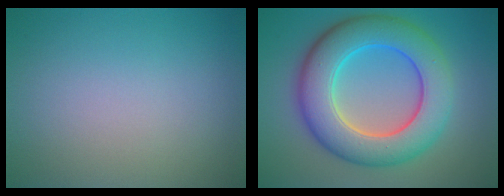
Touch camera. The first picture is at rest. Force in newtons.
{"total": 9.4, "press": 9.4, "slide": 0.5}